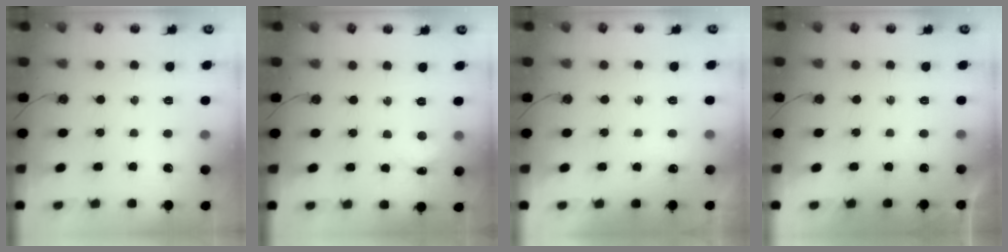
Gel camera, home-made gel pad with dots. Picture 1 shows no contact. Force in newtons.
{"total": 2.2, "press": 2.2, "slide": 0.3}
{"total": 2.8, "press": 2.7, "slide": 0.4}
{"total": 0.0}